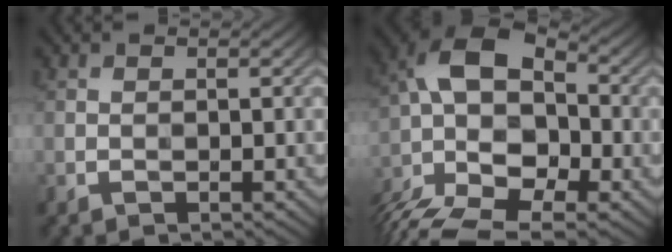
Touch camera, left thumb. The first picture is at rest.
{"total": 16.4, "force": [-6.6, 10.3, 10.9], "torque": [-0.241, -0.012, -0.089]}